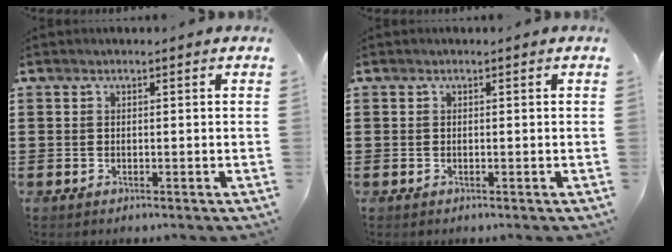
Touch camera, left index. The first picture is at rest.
{"total": 0.0}